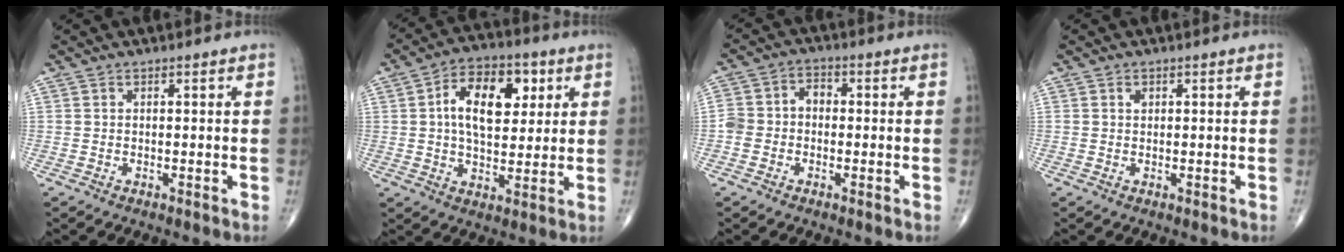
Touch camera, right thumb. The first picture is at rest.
{"total": 13.7, "force": [3.5, 8.0, 10.5], "torque": [-0.139, 0.001, 0.051]}
{"total": 5.5, "force": [-1.0, 4.5, 3.0], "torque": [-0.046, 0.028, -0.027]}
{"total": 0.9, "force": [0.4, 0.7, 0.4], "torque": [-0.001, -0.001, 0.007]}